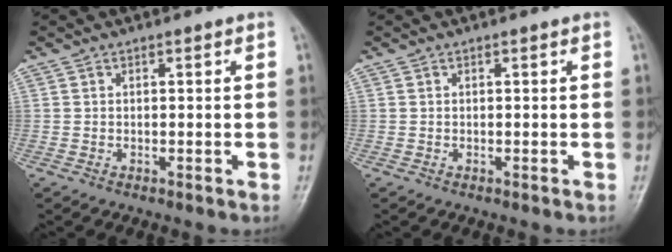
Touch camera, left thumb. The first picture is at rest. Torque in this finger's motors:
{"motor_torque": [0.00, 0.00, 0.01, -0.01, 0.00]}